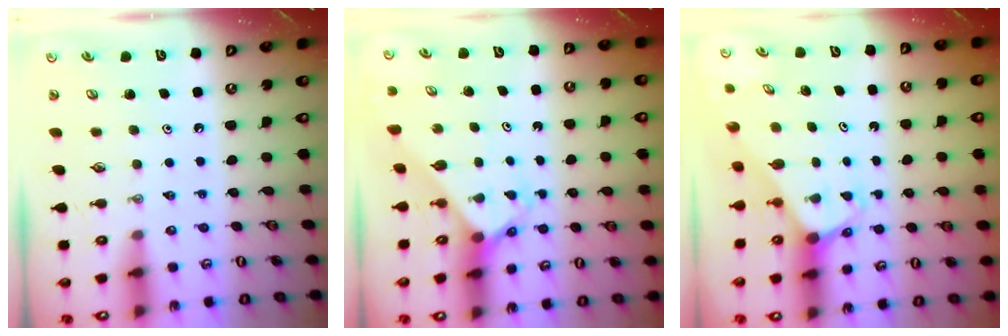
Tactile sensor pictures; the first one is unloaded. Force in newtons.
{"total": 2.6, "press": 2.6, "slide": 0.2}
{"total": 1.9, "press": 1.9, "slide": 0.1}